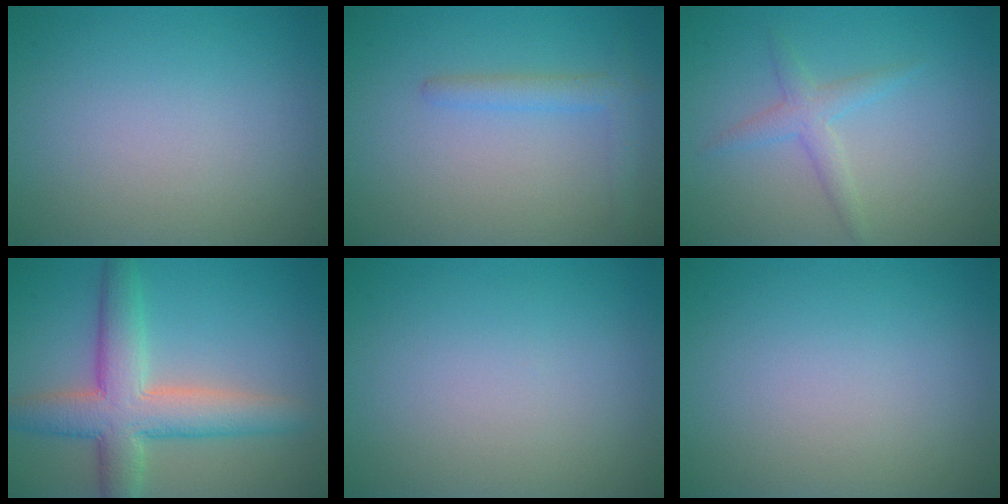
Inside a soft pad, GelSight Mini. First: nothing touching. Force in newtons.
{"total": 2.0, "press": 2.0, "slide": 0.2}
{"total": 2.0, "press": 2.0, "slide": 0.2}
{"total": 6.9, "press": 6.9, "slide": 0.5}
{"total": 0.0}
{"total": 0.0}